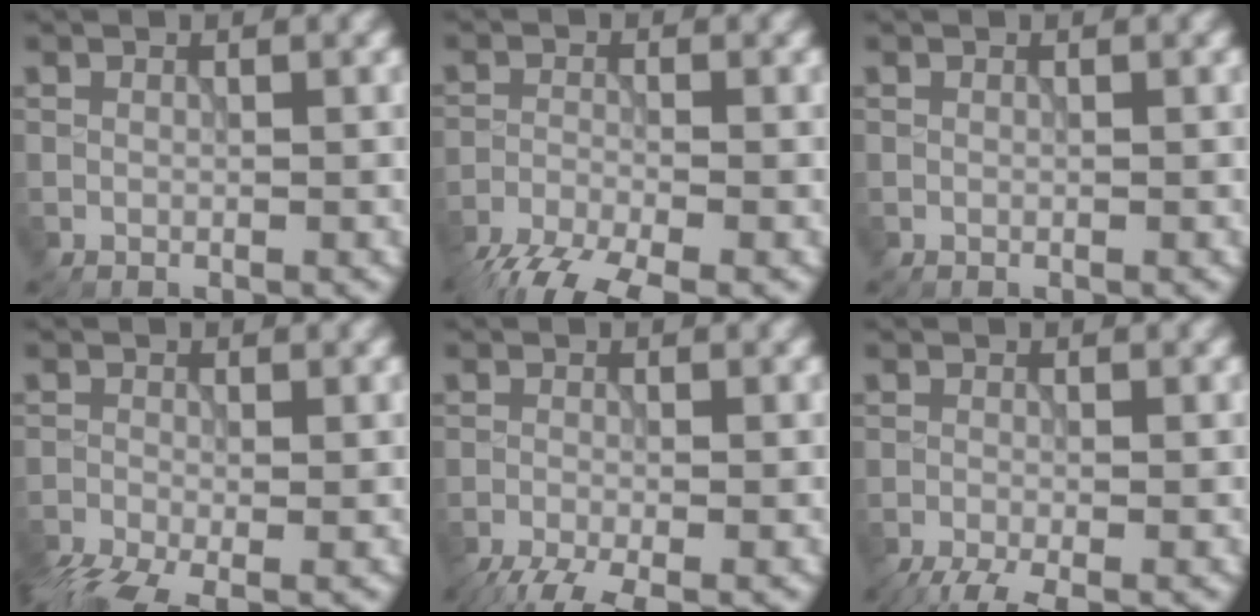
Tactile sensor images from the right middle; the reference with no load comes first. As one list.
[{"total": 7.1, "force": [-5.7, 1.6, 3.9], "torque": [-0.076, -0.033, -0.108]}, {"total": 0.0}, {"total": 5.4, "force": [-3.8, 1.7, 3.4], "torque": [-0.068, -0.022, -0.077]}, {"total": 4.5, "force": [-3.4, 0.8, 2.8], "torque": [-0.046, -0.014, -0.070]}, {"total": 3.7, "force": [-2.8, 0.7, 2.4], "torque": [-0.039, -0.008, -0.058]}]